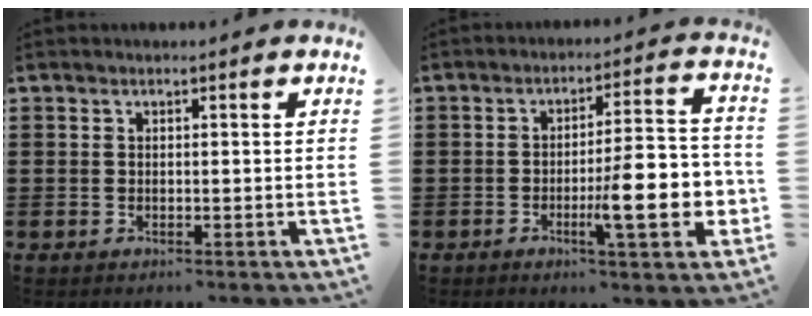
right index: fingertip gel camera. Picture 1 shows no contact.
{"total": 12.0, "force": [-3.4, 2.8, 11.2], "torque": [-0.160, -0.009, -0.057]}